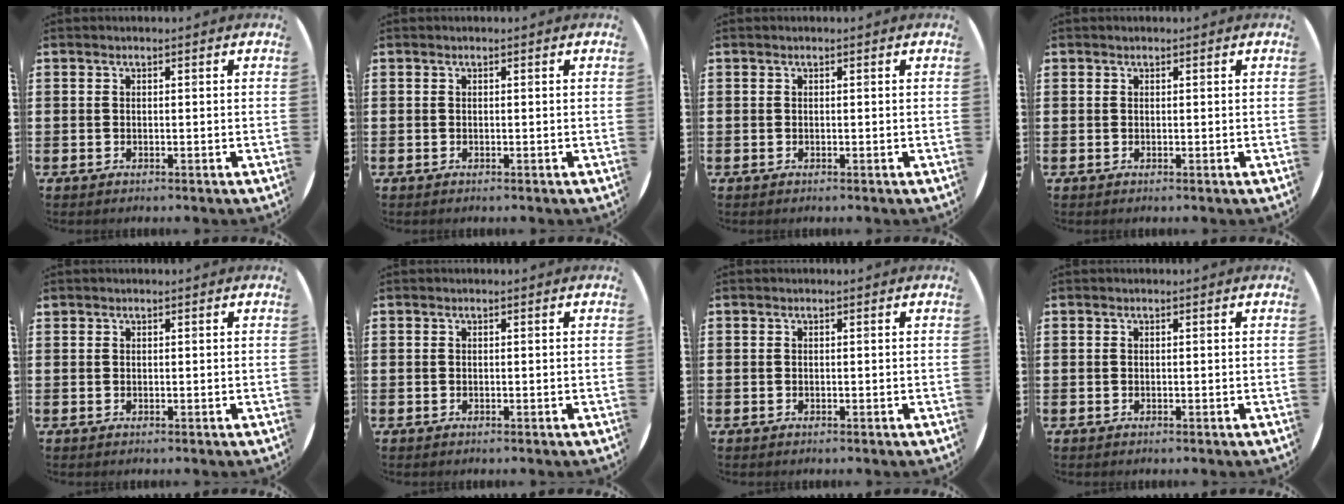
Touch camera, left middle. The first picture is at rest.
{"total": 0.0}
{"total": 0.0}
{"total": 0.0}
{"total": 0.0}
{"total": 0.0}
{"total": 0.0}
{"total": 0.0}